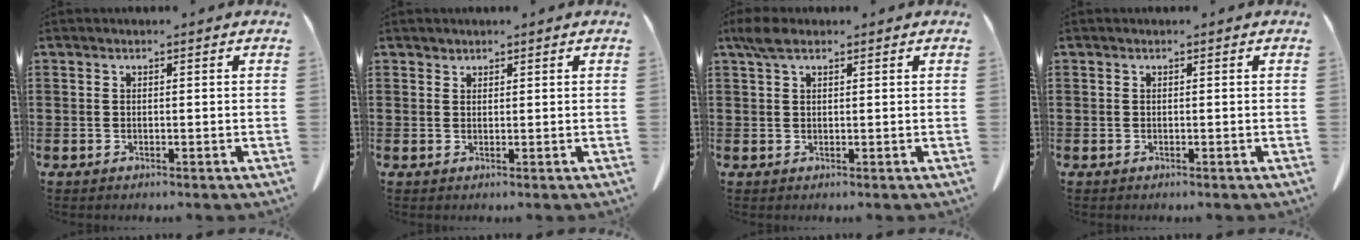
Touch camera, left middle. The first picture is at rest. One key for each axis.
{"total": 1.1, "fx": 1.1, "fy": 0.4, "fz": 0.0, "tx": -0.003, "ty": -0.001, "tz": 0.022}
{"total": 2.9, "fx": 1.7, "fy": 1.2, "fz": 2.0, "tx": -0.045, "ty": 0.005, "tz": 0.031}
{"total": 0.0}